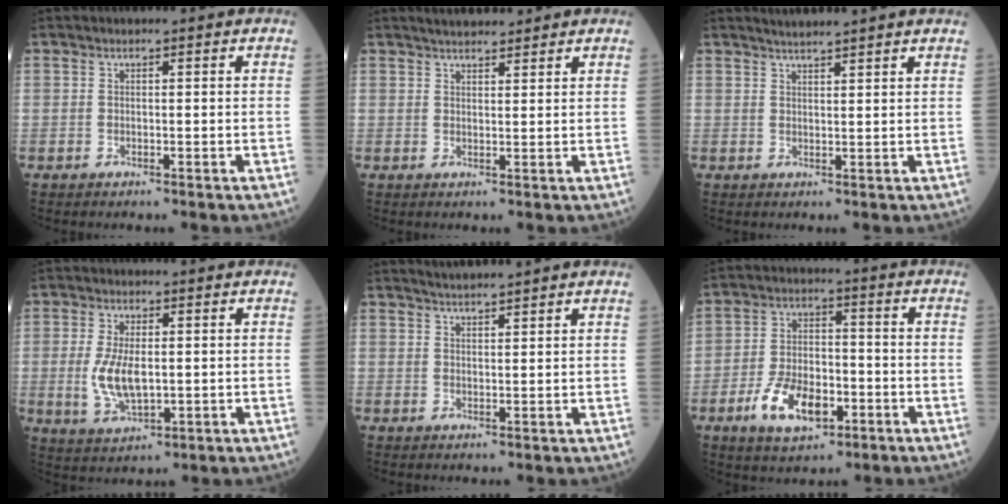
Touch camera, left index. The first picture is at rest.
{"total": 4.3, "force": [4.0, 0.8, 1.5], "torque": [-0.020, 0.021, 0.062]}
{"total": 3.7, "force": [3.4, -0.7, 1.4], "torque": [-0.022, 0.014, 0.051]}
{"total": 6.6, "force": [-0.2, 2.9, 6.0], "torque": [-0.131, -0.007, 0.001]}
{"total": 3.3, "force": [3.1, -0.6, 1.0], "torque": [-0.017, 0.010, 0.055]}
{"total": 9.6, "force": [-4.4, 4.8, 7.1], "torque": [-0.141, 0.002, -0.075]}